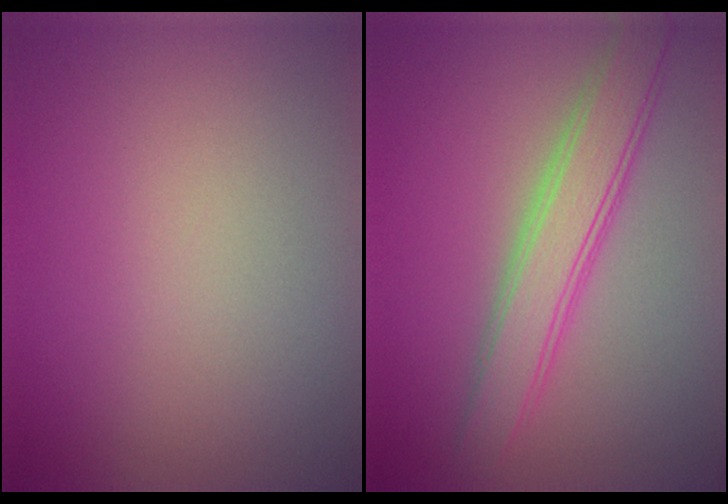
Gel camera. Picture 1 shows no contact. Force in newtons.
{"total": 4.4, "press": 4.4, "slide": 0.2}